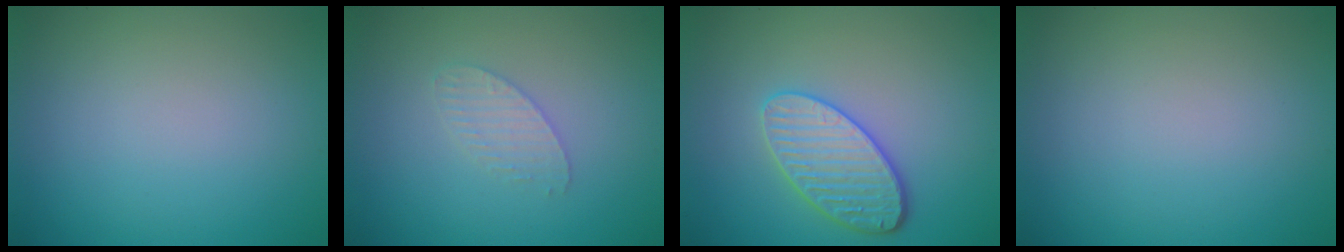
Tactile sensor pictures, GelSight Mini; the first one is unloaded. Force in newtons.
{"total": 1.6, "press": 1.6, "slide": 0.1}
{"total": 4.0, "press": 3.6, "slide": 1.7}
{"total": 0.0}